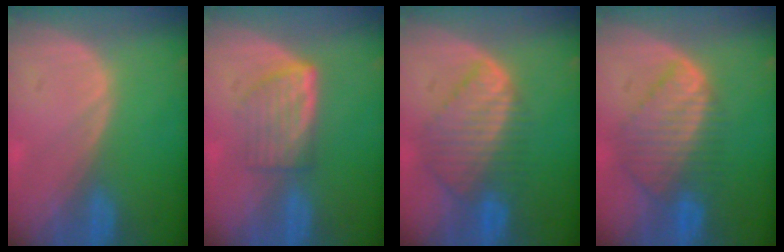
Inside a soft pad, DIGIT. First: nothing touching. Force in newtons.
{"total": 5.9, "press": 5.3, "slide": 2.6}
{"total": 8.6, "press": 7.5, "slide": 4.1}
{"total": 8.6, "press": 7.5, "slide": 4.1}